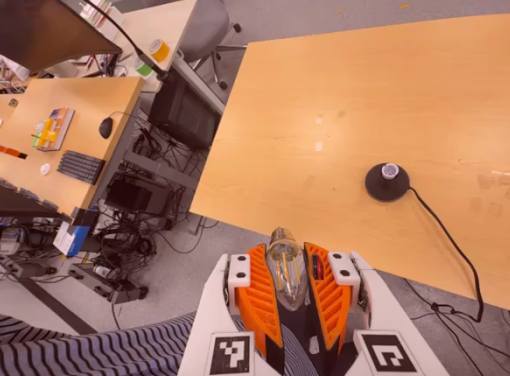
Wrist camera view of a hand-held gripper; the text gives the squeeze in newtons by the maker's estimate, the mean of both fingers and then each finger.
{"total": 20.5, "left": 24.0, "right": 17.1}